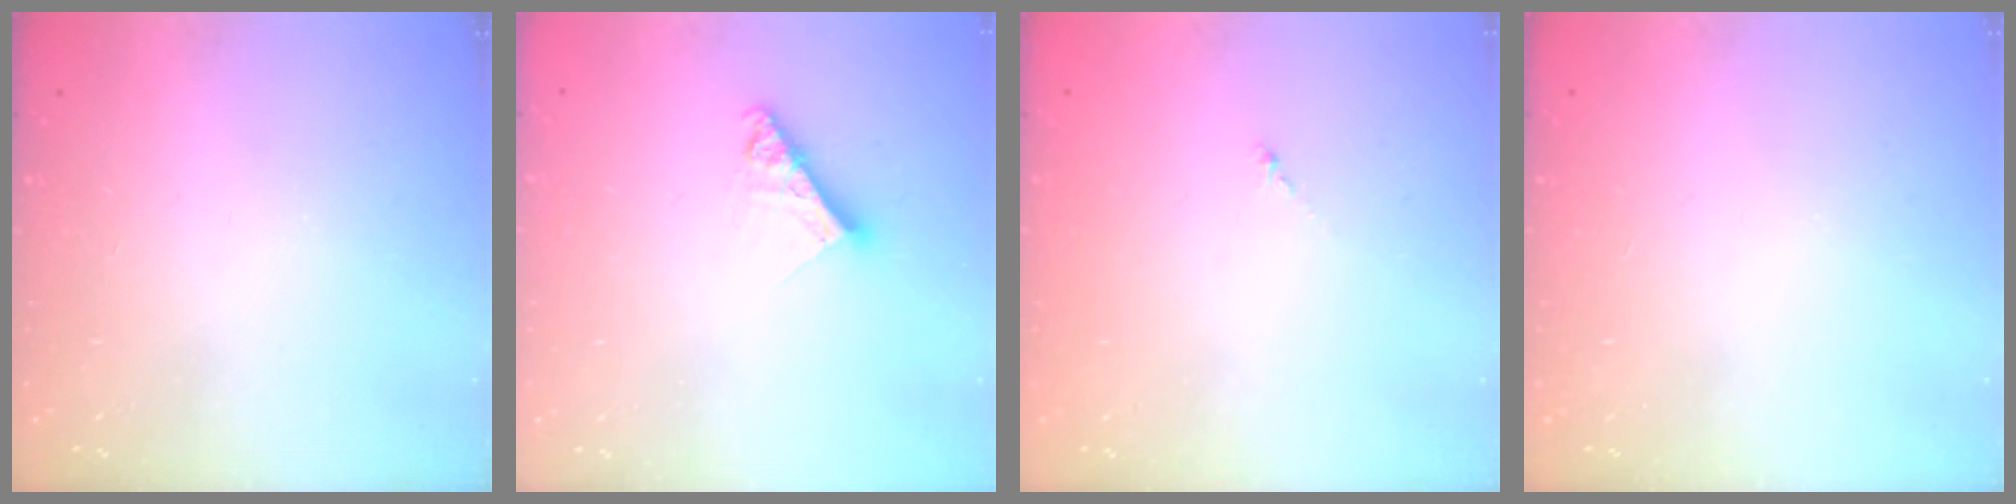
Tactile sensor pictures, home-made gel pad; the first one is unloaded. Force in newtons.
{"total": 8.1, "press": 8.1, "slide": 0.7}
{"total": 0.0}
{"total": 0.0}